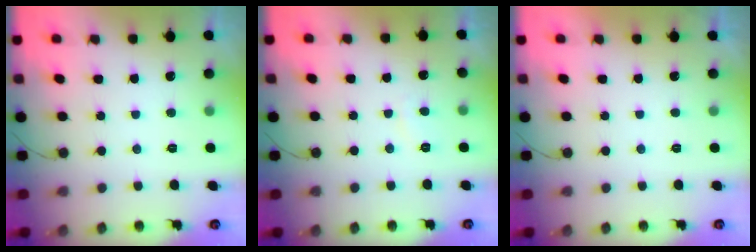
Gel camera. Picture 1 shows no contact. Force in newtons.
{"total": 1.6, "press": 1.5, "slide": 0.6}
{"total": 2.3, "press": 2.3, "slide": 0.3}